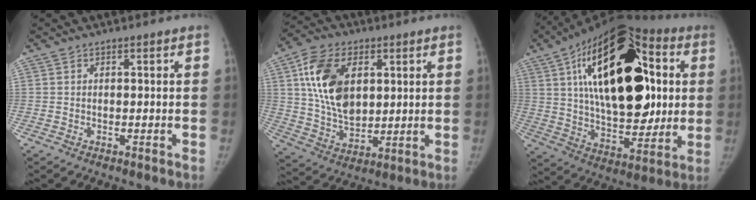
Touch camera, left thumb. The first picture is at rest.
{"total": 16.3, "force": [4.4, 10.6, 11.6], "torque": [-0.183, -0.015, 0.085]}
{"total": 33.8, "force": [7.7, 17.9, 27.7], "torque": [-0.427, 0.018, 0.123]}